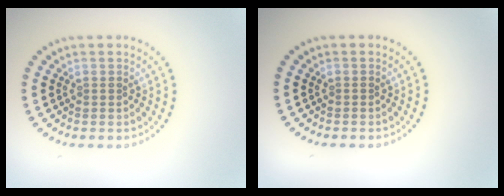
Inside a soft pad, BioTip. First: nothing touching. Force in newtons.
{"total": 0.0}